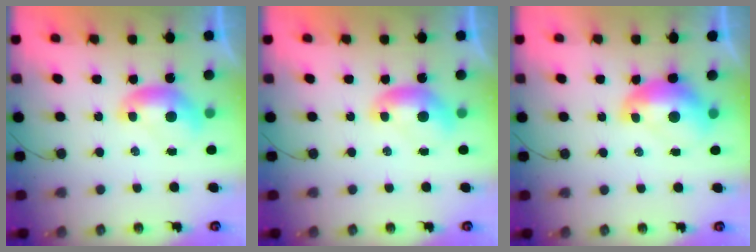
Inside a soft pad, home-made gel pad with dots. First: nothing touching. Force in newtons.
{"total": 0.0}
{"total": 2.6, "press": 2.5, "slide": 0.7}